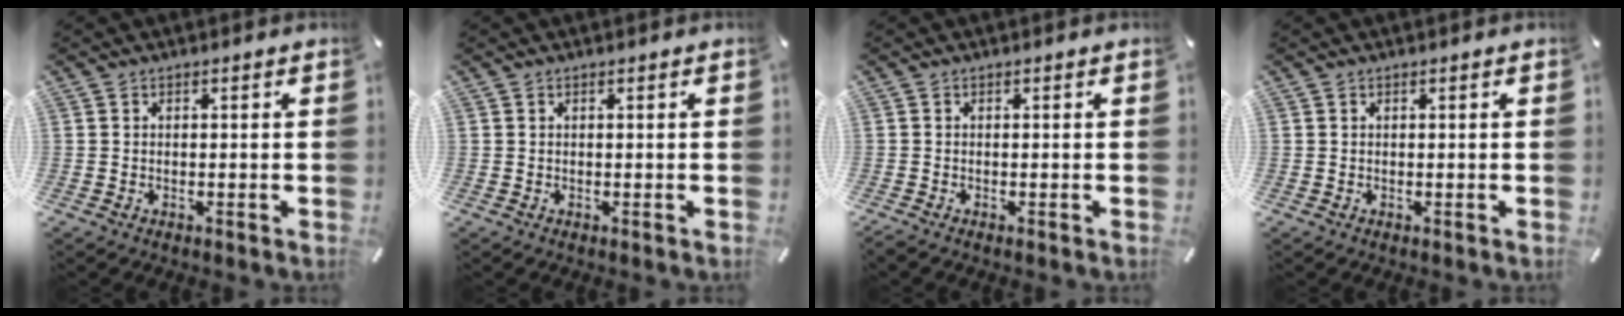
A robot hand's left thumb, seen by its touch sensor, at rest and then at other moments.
{"total": 0.0}
{"total": 0.5, "force": [-0.3, 0.0, 0.4], "torque": [-0.008, -0.003, -0.005]}
{"total": 0.0}